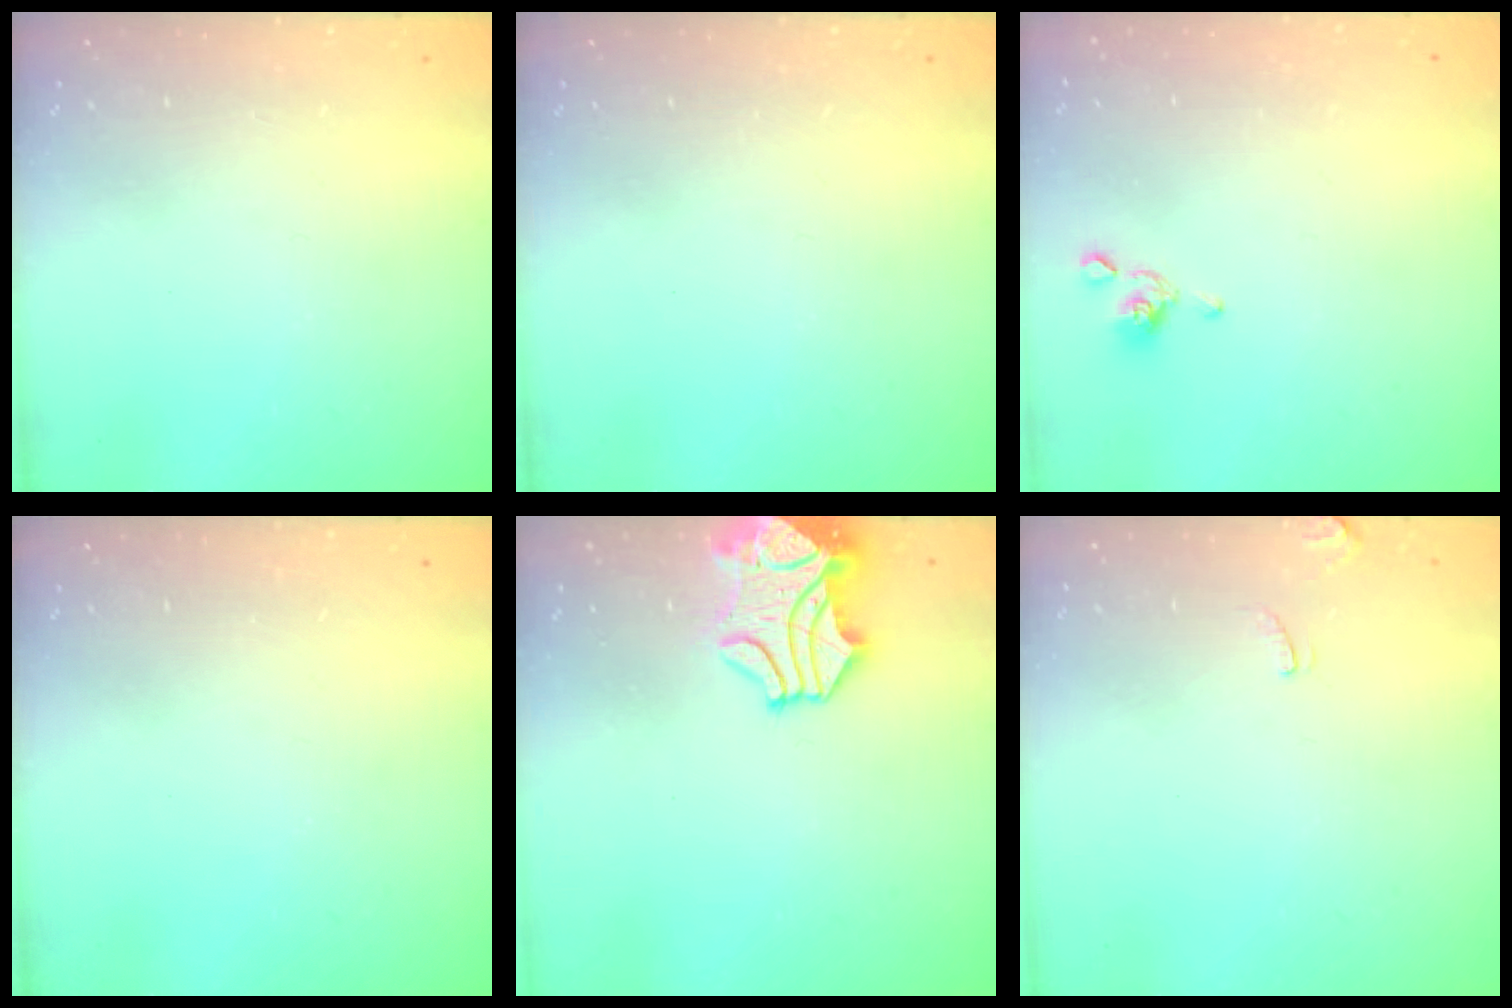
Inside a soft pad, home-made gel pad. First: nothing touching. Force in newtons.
{"total": 0.0}
{"total": 2.3, "press": 2.2, "slide": 0.5}
{"total": 0.0}
{"total": 2.0, "press": 1.5, "slide": 1.3}
{"total": 2.0, "press": 2.0, "slide": 0.4}